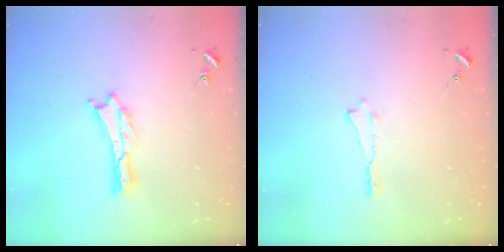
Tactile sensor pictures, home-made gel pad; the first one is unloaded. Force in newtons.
{"total": 0.0}